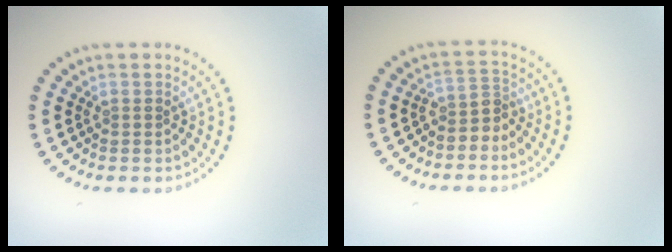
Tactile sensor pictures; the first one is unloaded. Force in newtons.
{"total": 2.1, "press": 1.5, "slide": 1.5}